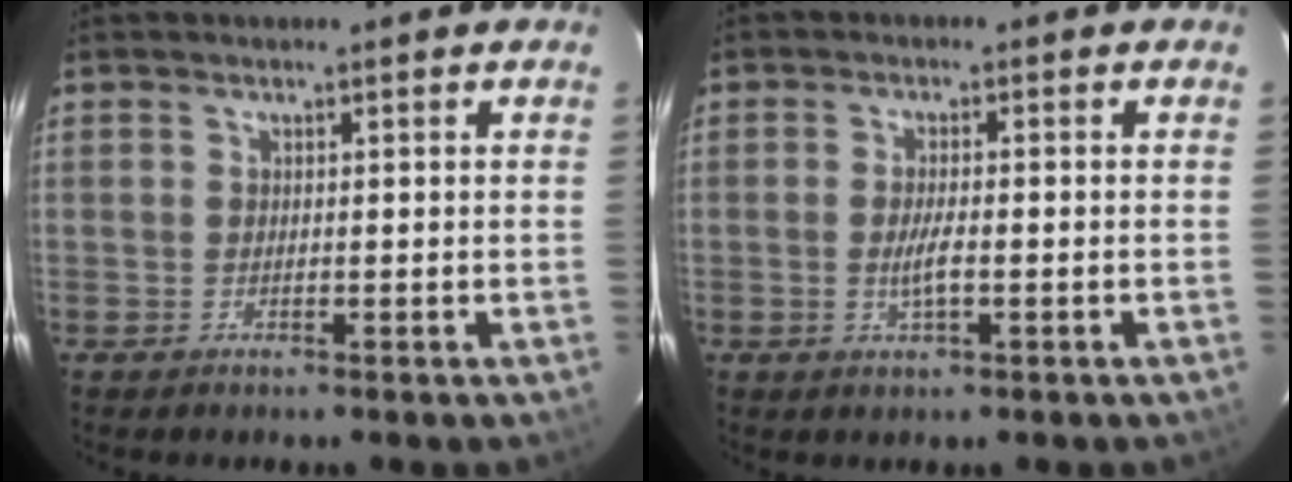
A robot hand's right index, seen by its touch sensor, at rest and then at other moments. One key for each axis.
{"total": 3.3, "fx": -0.9, "fy": 0.6, "fz": 3.1, "tx": -0.060, "ty": -0.007, "tz": -0.016}